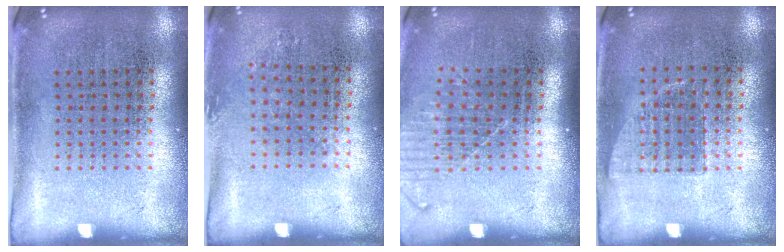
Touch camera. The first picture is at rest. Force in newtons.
{"total": 0.8, "press": 0.7, "slide": 0.4}
{"total": 1.3, "press": 1.1, "slide": 0.8}
{"total": 0.8, "press": 0.7, "slide": 0.3}